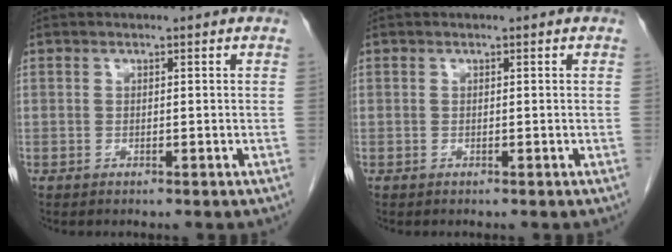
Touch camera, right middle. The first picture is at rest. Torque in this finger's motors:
{"motor_torque": [-0.13, -0.03, 0.04, 0.01]}